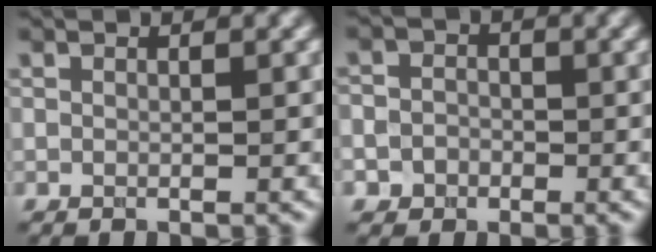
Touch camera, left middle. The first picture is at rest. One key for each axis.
{"total": 2.6, "fx": -0.7, "fy": 2.4, "fz": 0.8, "tx": 0.018, "ty": 0.007, "tz": -0.027}